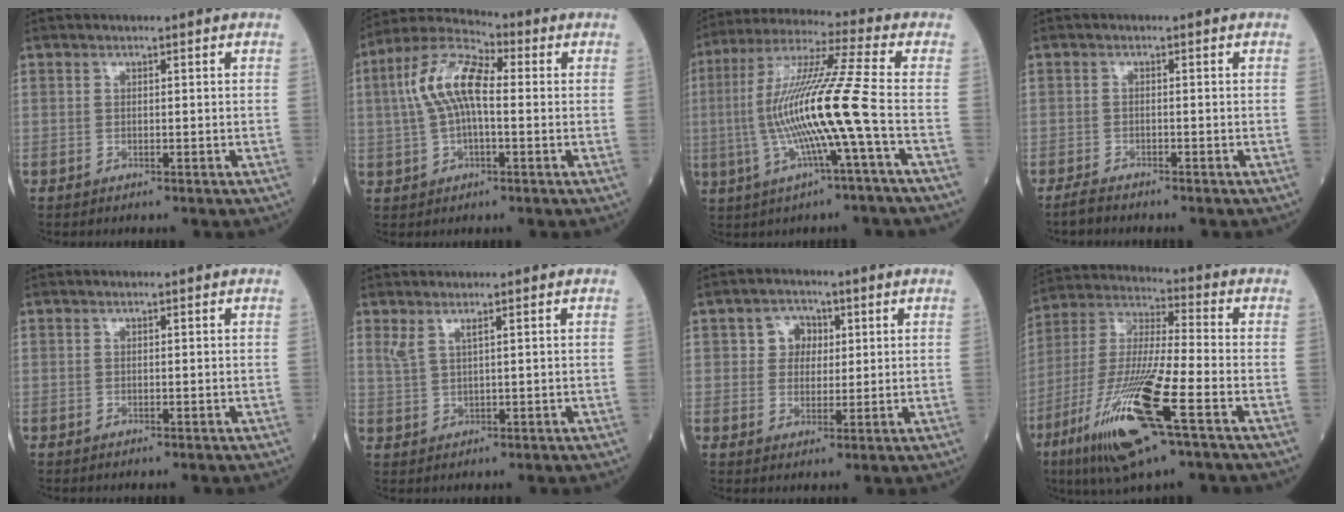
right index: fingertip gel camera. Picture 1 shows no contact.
{"total": 10.5, "force": [1.0, 3.9, 9.7], "torque": [-0.208, 0.032, 0.013]}
{"total": 15.2, "force": [-2.6, -1.6, 14.9], "torque": [-0.293, 0.006, -0.060]}
{"total": 2.1, "force": [-1.9, 0.2, 0.7], "torque": [-0.020, -0.006, -0.035]}
{"total": 0.0}
{"total": 2.1, "force": [1.4, 0.1, 1.5], "torque": [-0.044, 0.007, 0.037]}
{"total": 4.2, "force": [1.2, 3.6, 1.8], "torque": [-0.023, 0.010, 0.019]}
{"total": 18.7, "force": [-8.7, 1.7, 16.4], "torque": [-0.360, -0.038, -0.161]}